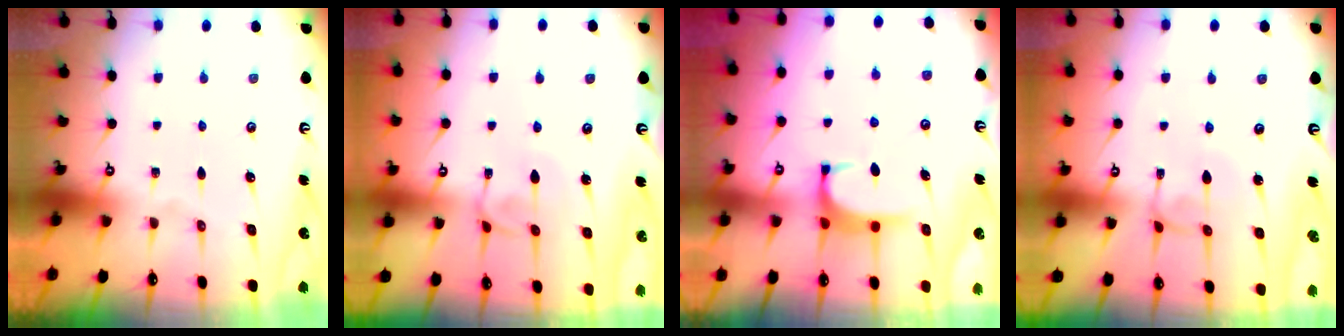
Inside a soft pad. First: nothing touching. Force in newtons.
{"total": 3.3, "press": 3.3, "slide": 0.1}
{"total": 1.1, "press": 0.8, "slide": 0.8}
{"total": 1.9, "press": 1.9, "slide": 0.3}